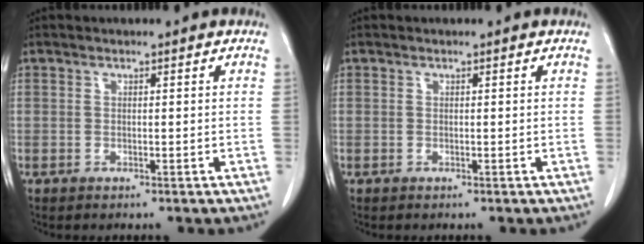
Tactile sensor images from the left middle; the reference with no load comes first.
{"total": 0.0}